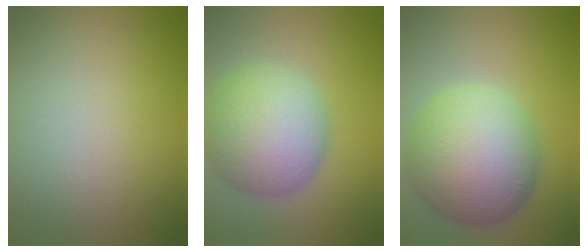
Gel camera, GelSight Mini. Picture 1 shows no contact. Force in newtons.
{"total": 9.0, "press": 9.0, "slide": 0.3}
{"total": 10.9, "press": 10.9, "slide": 0.3}